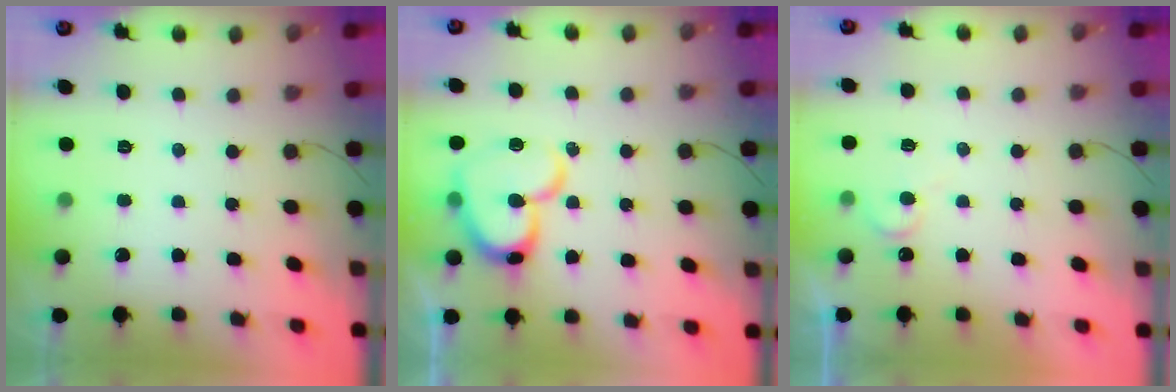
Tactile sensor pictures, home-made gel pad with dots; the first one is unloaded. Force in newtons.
{"total": 15.3, "press": 15.2, "slide": 1.6}
{"total": 4.9, "press": 4.9, "slide": 0.4}